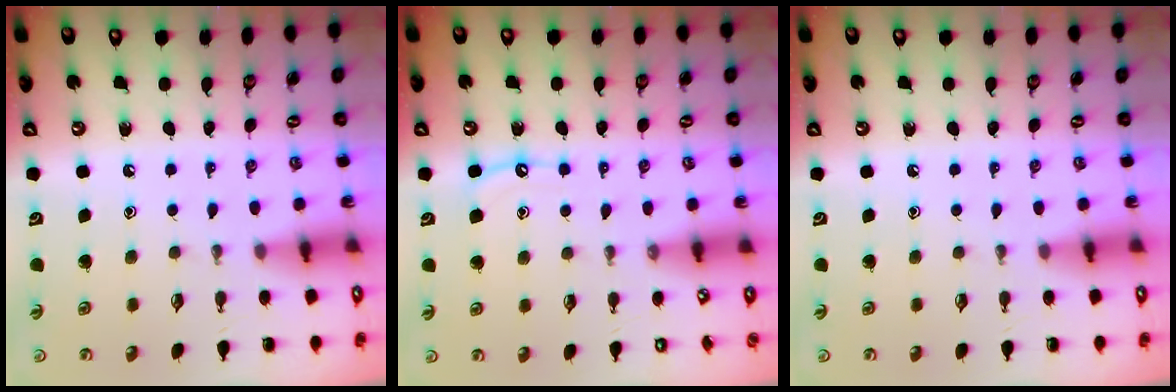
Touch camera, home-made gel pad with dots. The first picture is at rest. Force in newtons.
{"total": 5.1, "press": 5.1, "slide": 0.6}
{"total": 0.0}